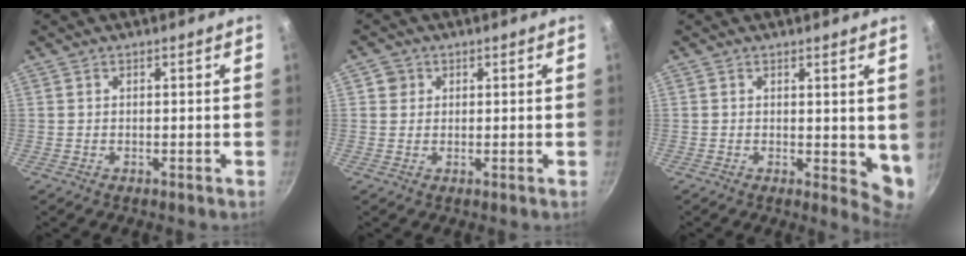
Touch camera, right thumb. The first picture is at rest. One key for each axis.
{"total": 2.3, "fx": 0.6, "fy": 2.2, "fz": 0.5, "tx": 0.007, "ty": 0.003, "tz": 0.004}
{"total": 5.6, "fx": 1.6, "fy": 2.8, "fz": 4.5, "tx": -0.048, "ty": -0.017, "tz": 0.022}